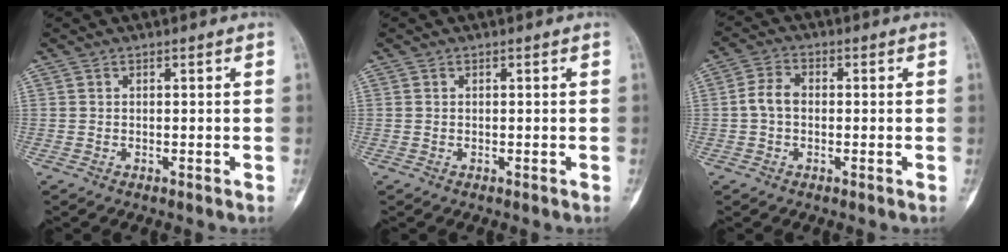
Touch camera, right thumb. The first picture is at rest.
{"total": 0.0}
{"total": 4.4, "force": [-0.3, 3.1, 3.1], "torque": [-0.059, 0.016, -0.014]}